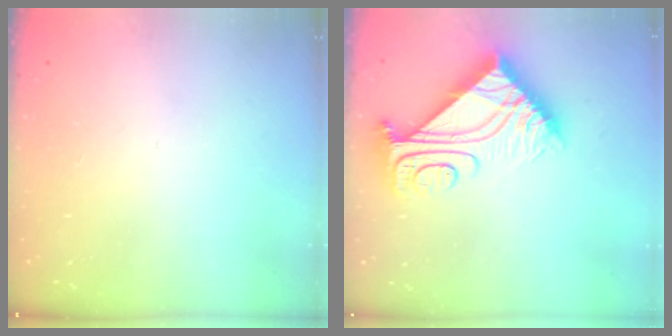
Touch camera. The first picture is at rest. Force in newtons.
{"total": 12.1, "press": 12.1, "slide": 0.8}